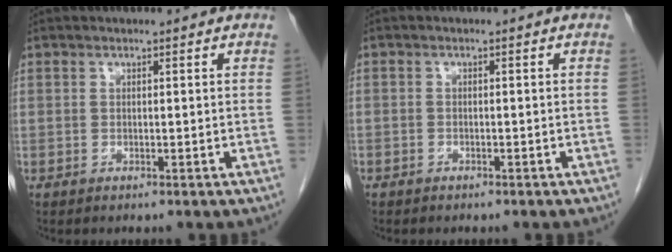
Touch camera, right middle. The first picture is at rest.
{"total": 1.1, "force": [-0.8, 0.6, 0.2], "torque": [-0.007, 0.002, -0.013]}